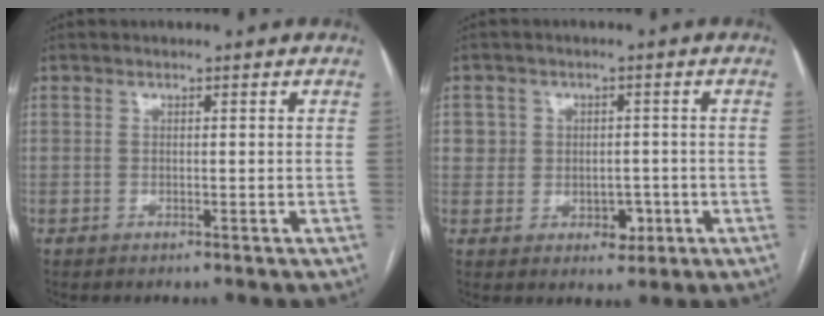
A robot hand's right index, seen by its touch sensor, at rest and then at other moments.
{"total": 4.7, "force": [-0.5, 4.3, 1.9], "torque": [-0.008, 0.010, -0.002]}